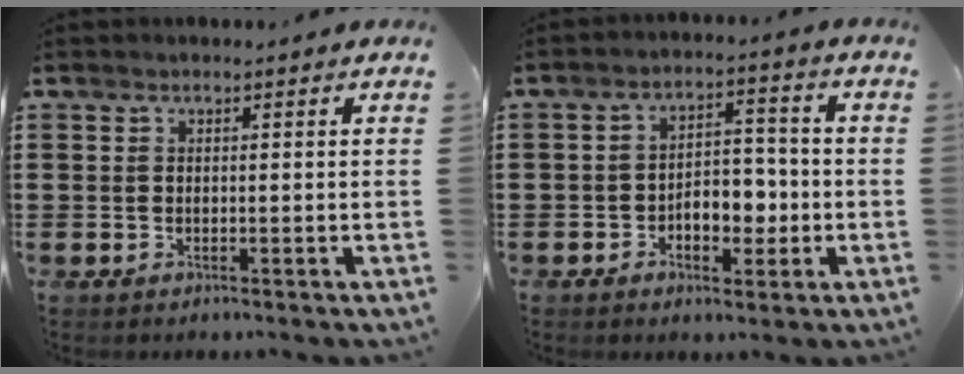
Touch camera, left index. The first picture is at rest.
{"total": 5.7, "force": [-1.7, 3.6, 4.1], "torque": [-0.060, 0.005, -0.037]}